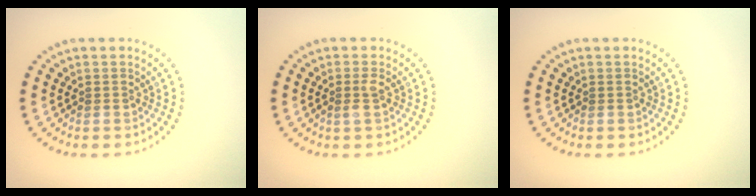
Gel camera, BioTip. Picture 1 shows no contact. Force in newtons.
{"total": 1.1, "press": 1.1, "slide": 0.3}
{"total": 0.0}